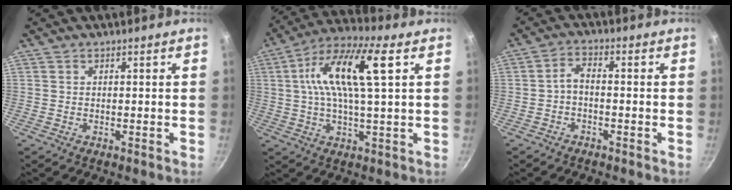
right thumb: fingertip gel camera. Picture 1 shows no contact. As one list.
[{"total": 15.3, "force": [3.9, 4.2, 14.1], "torque": [-0.280, 0.021, 0.064]}, {"total": 3.1, "force": [-1.0, 1.5, 2.5], "torque": [-0.044, 0.021, -0.025]}]